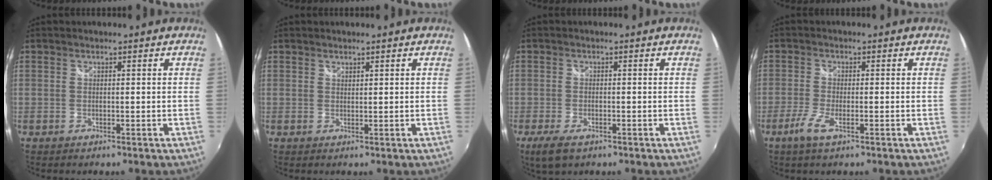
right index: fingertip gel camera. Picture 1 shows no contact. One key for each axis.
{"total": 0.6, "fx": 0.6, "fy": 0.2, "fz": 0.1, "tx": 0.000, "ty": 0.000, "tz": 0.012}
{"total": 4.6, "fx": -2.7, "fy": 2.0, "fz": 3.1, "tx": -0.072, "ty": -0.015, "tz": -0.047}
{"total": 4.3, "fx": -2.4, "fy": 0.9, "fz": 3.4, "tx": -0.082, "ty": -0.010, "tz": -0.050}